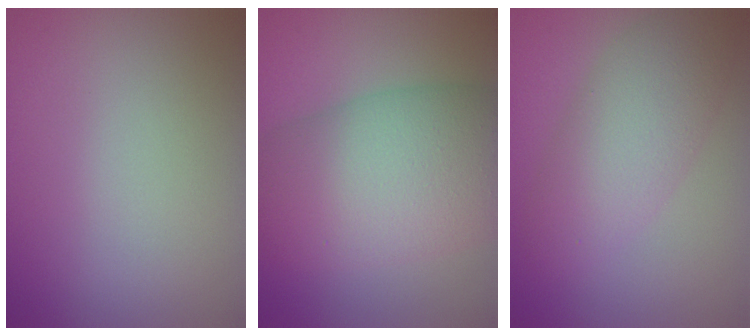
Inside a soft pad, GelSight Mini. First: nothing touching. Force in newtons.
{"total": 11.8, "press": 11.8, "slide": 0.3}
{"total": 5.3, "press": 5.3, "slide": 0.2}